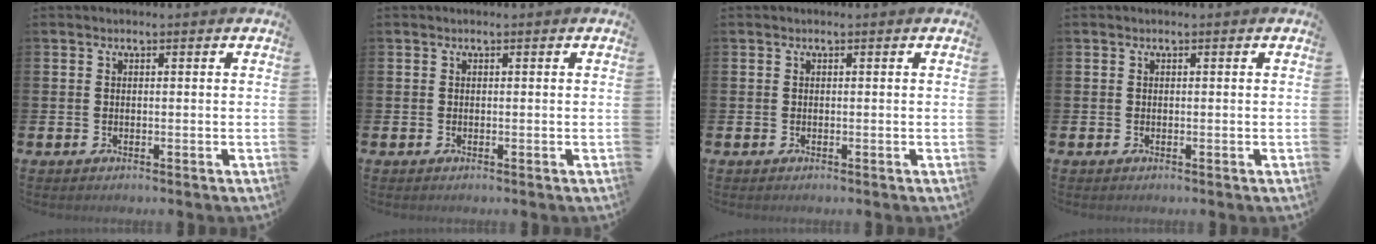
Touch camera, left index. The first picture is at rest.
{"total": 0.0}
{"total": 0.0}
{"total": 0.0}